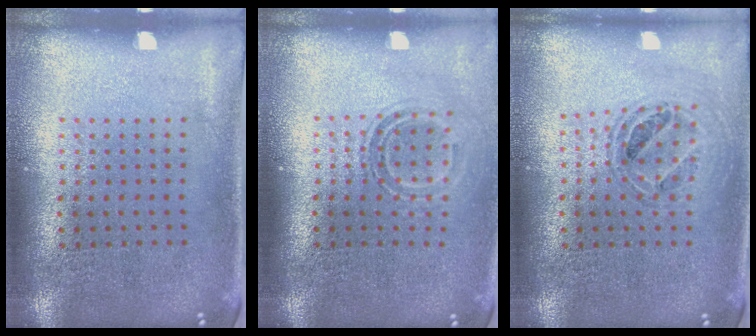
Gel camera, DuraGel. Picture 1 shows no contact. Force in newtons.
{"total": 1.5, "press": 1.0, "slide": 1.1}
{"total": 0.7, "press": 0.6, "slide": 0.2}